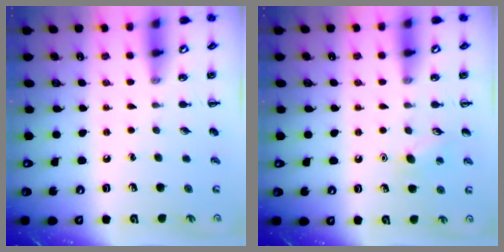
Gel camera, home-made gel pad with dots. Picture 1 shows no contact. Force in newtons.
{"total": 8.2, "press": 8.1, "slide": 1.4}